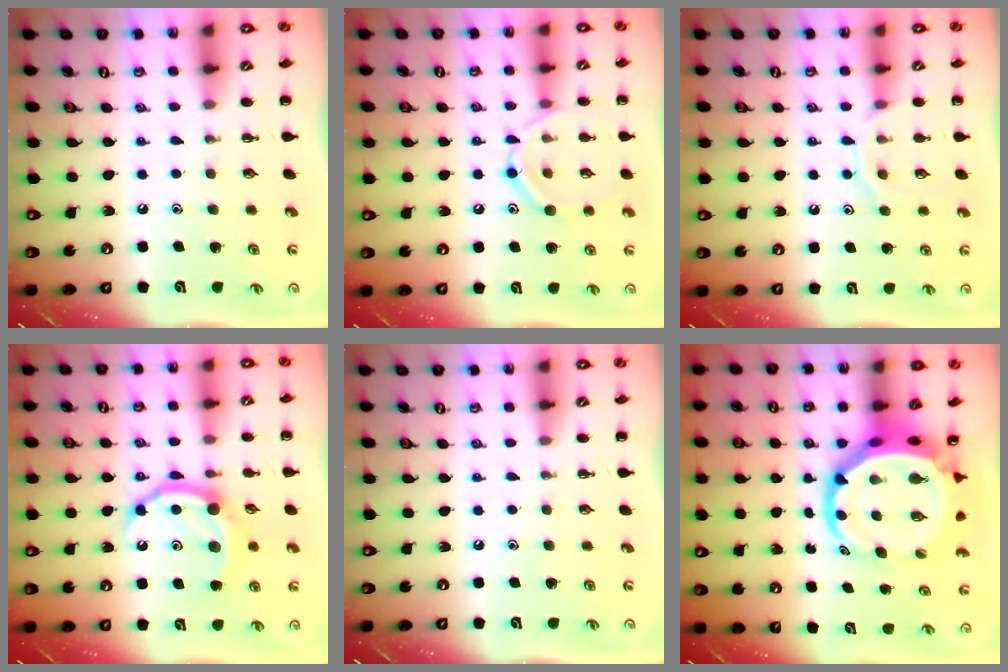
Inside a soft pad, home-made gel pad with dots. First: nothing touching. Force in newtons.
{"total": 11.2, "press": 11.2, "slide": 0.8}
{"total": 8.5, "press": 8.4, "slide": 0.6}
{"total": 10.5, "press": 10.5, "slide": 0.6}
{"total": 0.0}
{"total": 9.1, "press": 8.8, "slide": 2.5}